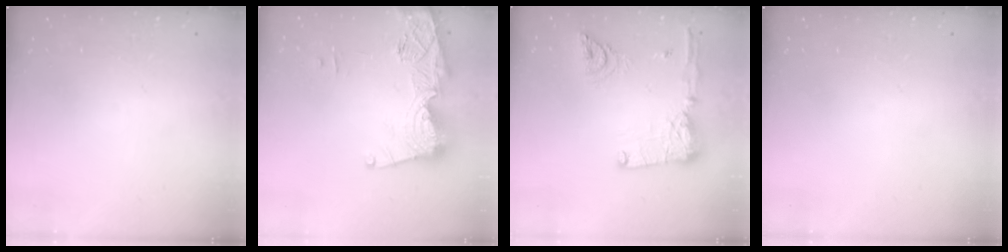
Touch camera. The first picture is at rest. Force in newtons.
{"total": 17.9, "press": 17.8, "slide": 1.7}
{"total": 16.7, "press": 16.5, "slide": 2.8}
{"total": 0.0}